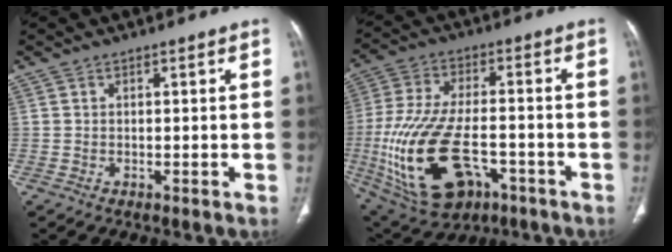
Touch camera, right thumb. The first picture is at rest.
{"total": 22.9, "force": [-7.2, 12.4, 17.9], "torque": [-0.386, 0.009, -0.105]}